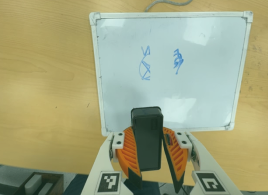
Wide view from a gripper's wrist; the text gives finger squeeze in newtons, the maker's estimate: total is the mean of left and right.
{"total": 10.0, "left": 9.8, "right": 10.2}